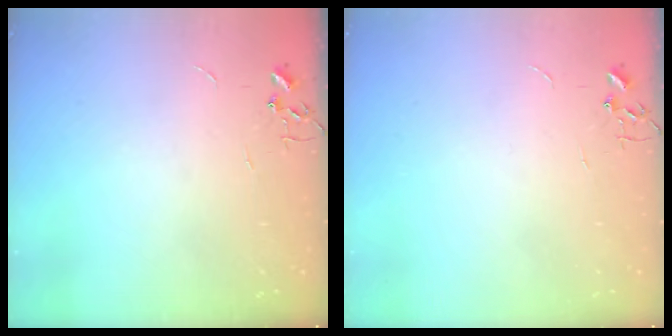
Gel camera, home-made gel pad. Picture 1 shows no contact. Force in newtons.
{"total": 0.0}